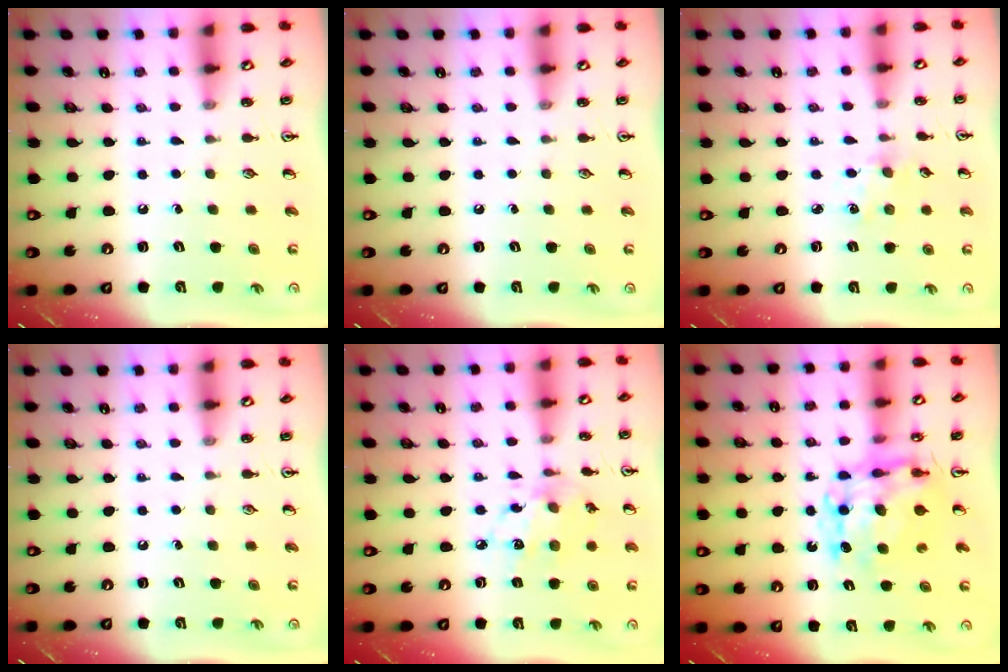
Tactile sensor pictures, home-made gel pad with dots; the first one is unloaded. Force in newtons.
{"total": 0.0}
{"total": 2.9, "press": 2.9, "slide": 0.5}
{"total": 0.0}
{"total": 10.0, "press": 9.9, "slide": 0.6}
{"total": 10.9, "press": 10.9, "slide": 0.9}